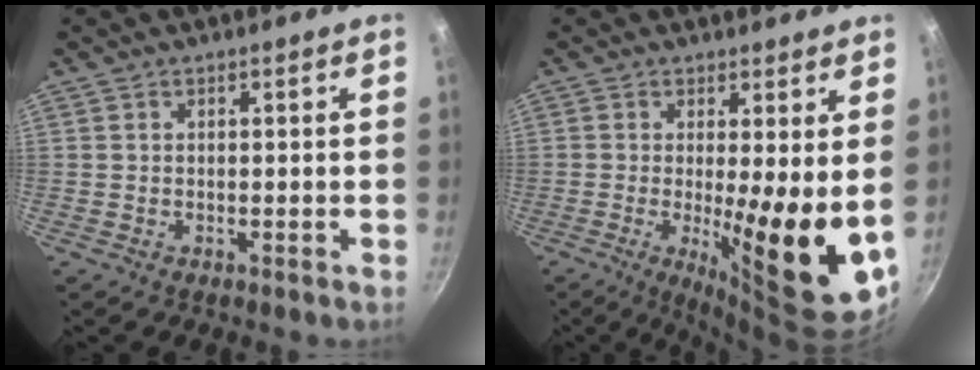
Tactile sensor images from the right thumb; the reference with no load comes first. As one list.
[{"total": 13.9, "force": [-0.3, 2.6, 13.6], "torque": [-0.187, -0.033, 0.000]}]